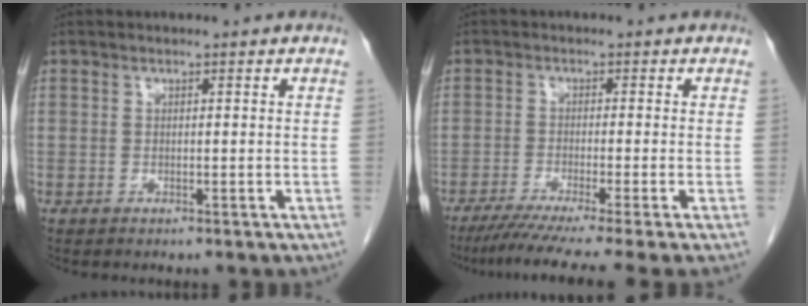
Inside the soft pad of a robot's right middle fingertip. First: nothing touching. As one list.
[{"total": 11.6, "force": [-9.2, -1.7, 6.9], "torque": [-0.090, -0.035, -0.139]}]